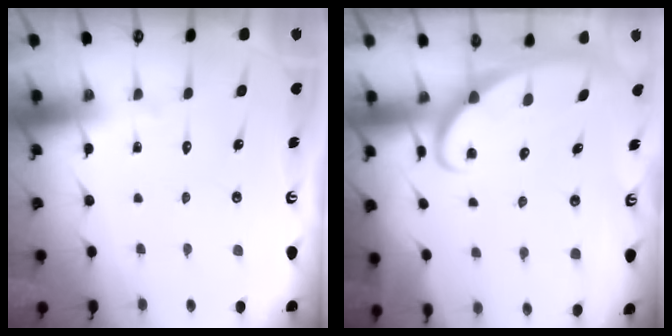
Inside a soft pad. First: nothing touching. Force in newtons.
{"total": 2.5, "press": 2.5, "slide": 0.3}